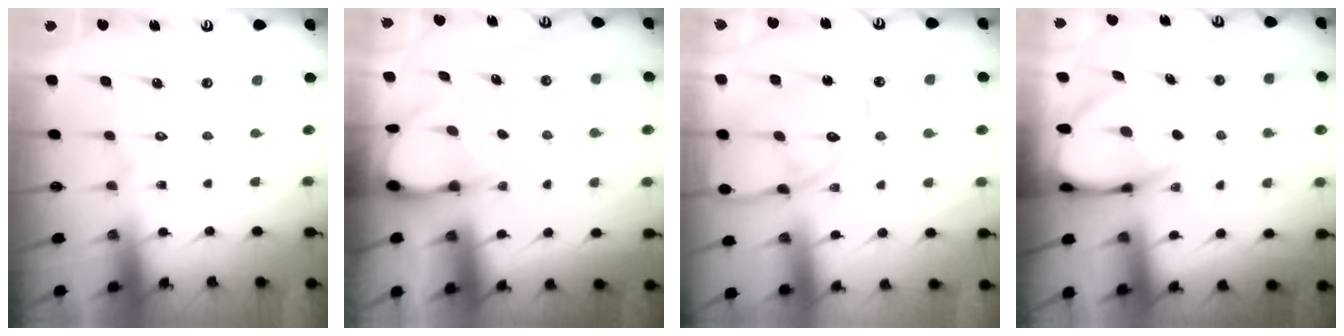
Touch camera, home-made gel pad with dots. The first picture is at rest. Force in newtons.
{"total": 3.2, "press": 3.2, "slide": 0.3}
{"total": 13.5, "press": 13.4, "slide": 1.2}
{"total": 6.2, "press": 6.1, "slide": 0.7}